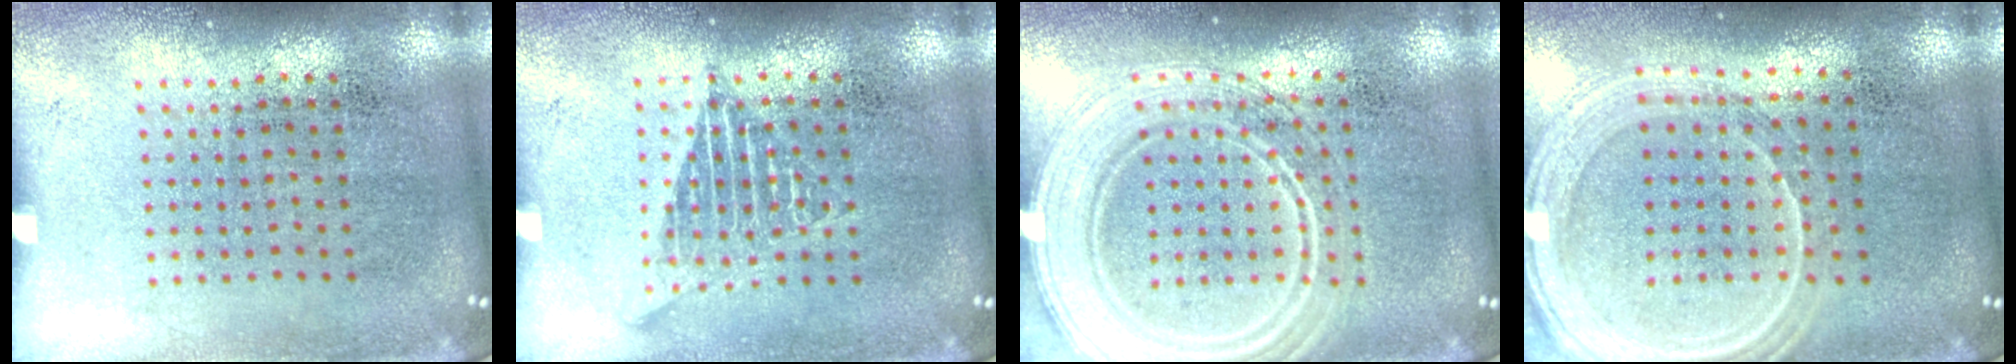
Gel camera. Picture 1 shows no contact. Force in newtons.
{"total": 2.1, "press": 2.1, "slide": 0.3}
{"total": 3.8, "press": 3.7, "slide": 0.7}
{"total": 1.3, "press": 1.3, "slide": 0.1}